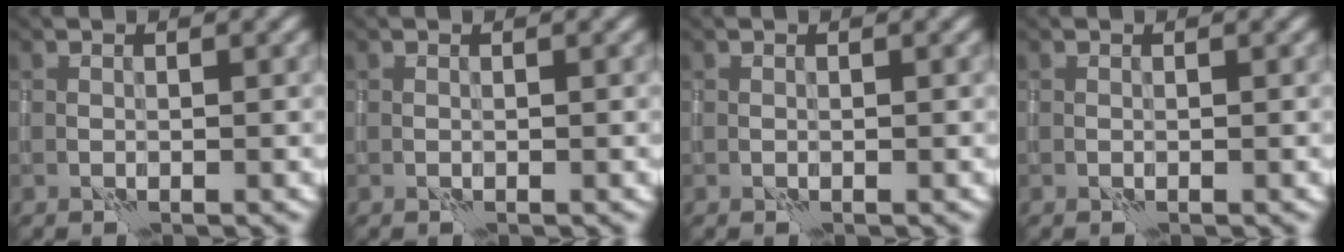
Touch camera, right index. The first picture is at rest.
{"total": 0.0}
{"total": 0.0}
{"total": 0.0}